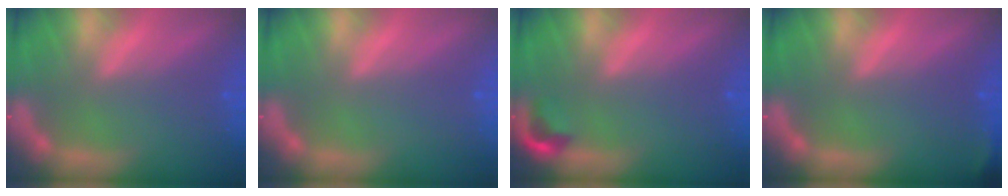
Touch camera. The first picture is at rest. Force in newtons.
{"total": 0.0}
{"total": 1.9}
{"total": 1.9}